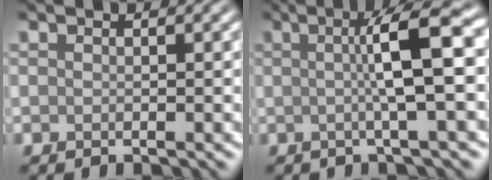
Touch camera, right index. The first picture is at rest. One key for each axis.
{"total": 6.5, "fx": 0.7, "fy": 0.9, "fz": 6.4, "tx": -0.099, "ty": 0.012, "tz": 0.004}